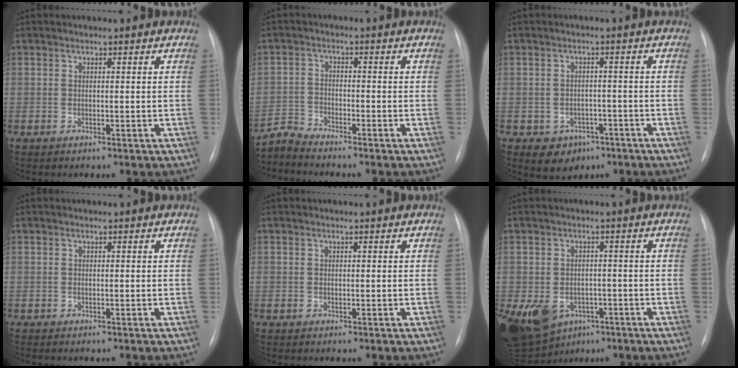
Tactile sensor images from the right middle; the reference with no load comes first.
{"total": 3.4, "force": [-3.2, -0.7, -0.7], "torque": [0.011, -0.022, -0.064]}
{"total": 4.9, "force": [-2.6, 3.9, 1.4], "torque": [-0.019, 0.009, -0.025]}
{"total": 0.7, "force": [-0.6, 0.1, 0.2], "torque": [-0.009, -0.003, -0.010]}
{"total": 0.0}
{"total": 16.7, "force": [-7.3, 12.4, 8.4], "torque": [-0.218, -0.004, -0.099]}